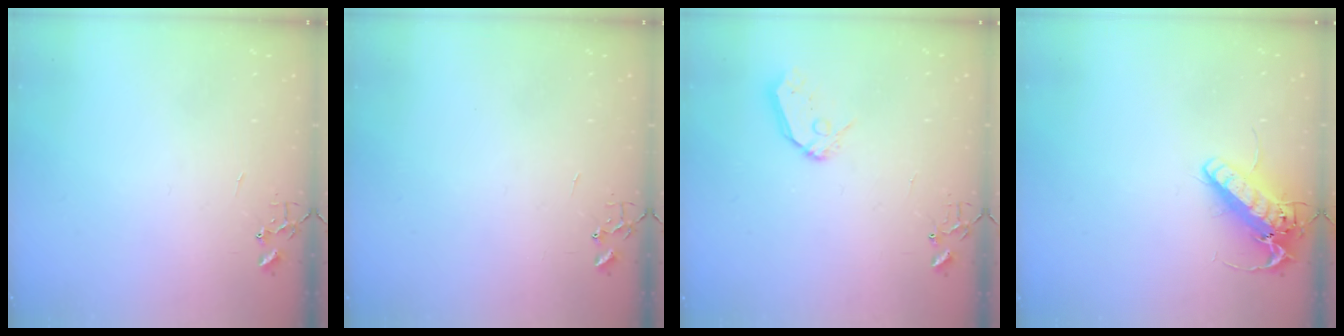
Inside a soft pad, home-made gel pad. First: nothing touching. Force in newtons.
{"total": 0.0}
{"total": 8.6, "press": 8.6, "slide": 0.7}
{"total": 14.8, "press": 14.5, "slide": 2.9}